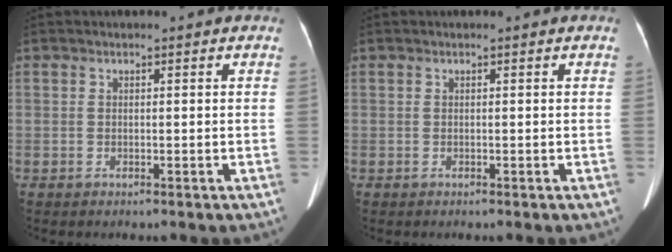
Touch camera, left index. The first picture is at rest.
{"total": 0.0}